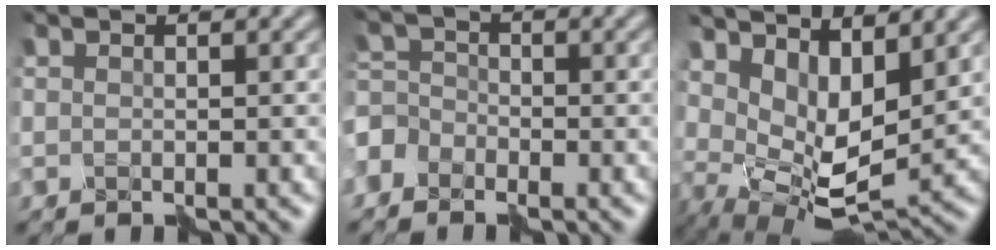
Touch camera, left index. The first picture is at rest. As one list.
[{"total": 4.4, "force": [-3.4, 2.4, 1.2], "torque": [-0.019, 0.006, -0.064]}, {"total": 6.2, "force": [1.9, 3.2, 5.0], "torque": [-0.100, -0.023, 0.044]}]